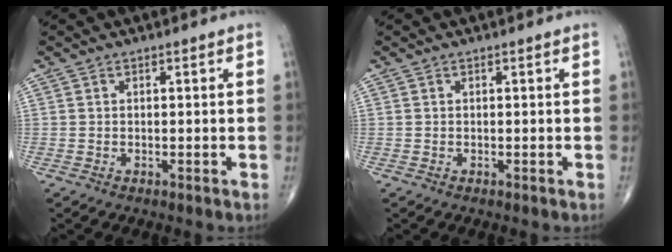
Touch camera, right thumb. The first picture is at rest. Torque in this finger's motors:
{"motor_torque": [-0.13, 0.13, 0.00, 0.00, 0.00]}